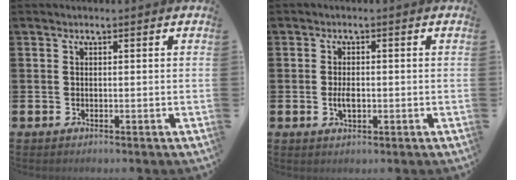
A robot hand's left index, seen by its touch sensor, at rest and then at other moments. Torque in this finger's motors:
{"motor_torque": [0.19, -0.08, 0.06, 0.06]}